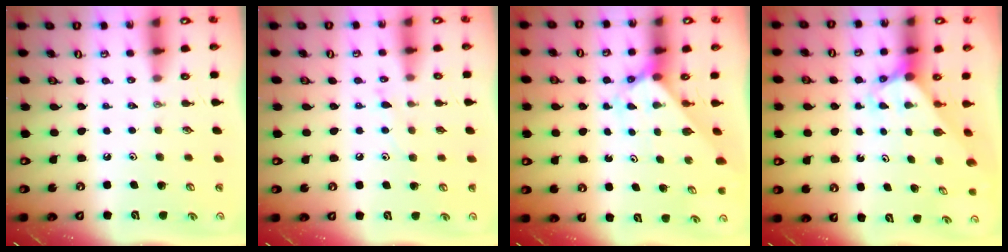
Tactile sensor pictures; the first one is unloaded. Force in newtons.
{"total": 6.7, "press": 6.7, "slide": 0.4}
{"total": 2.2, "press": 2.2, "slide": 0.2}
{"total": 3.0, "press": 3.0, "slide": 0.2}